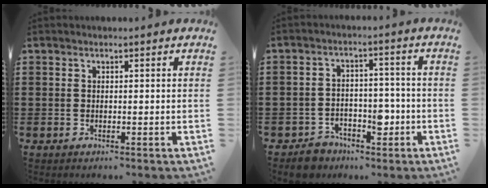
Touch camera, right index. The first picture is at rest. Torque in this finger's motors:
{"motor_torque": [1.26, 0.88, 0.14, 0.04]}